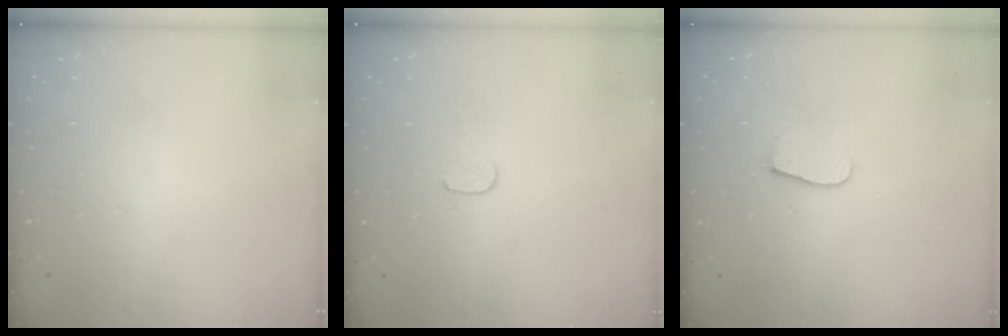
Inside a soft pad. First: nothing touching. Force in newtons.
{"total": 4.1, "press": 4.1, "slide": 0.4}
{"total": 5.4, "press": 5.4, "slide": 0.5}